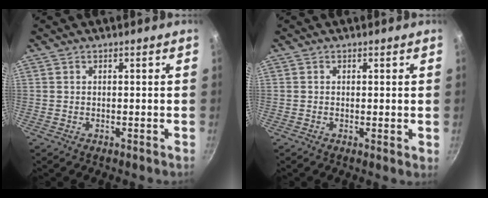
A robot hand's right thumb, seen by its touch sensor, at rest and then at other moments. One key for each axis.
{"total": 1.1, "fx": 0.1, "fy": 0.3, "fz": 1.1, "tx": -0.016, "ty": -0.006, "tz": -0.002}